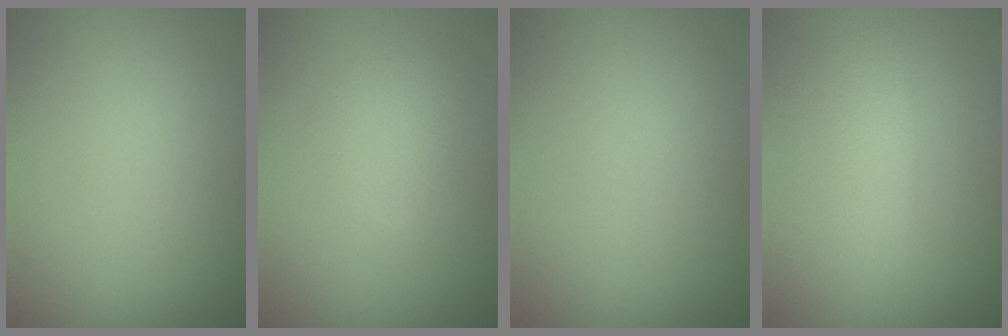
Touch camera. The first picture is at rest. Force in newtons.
{"total": 1.8, "press": 1.8, "slide": 0.1}
{"total": 0.0}
{"total": 2.9, "press": 2.9, "slide": 0.0}